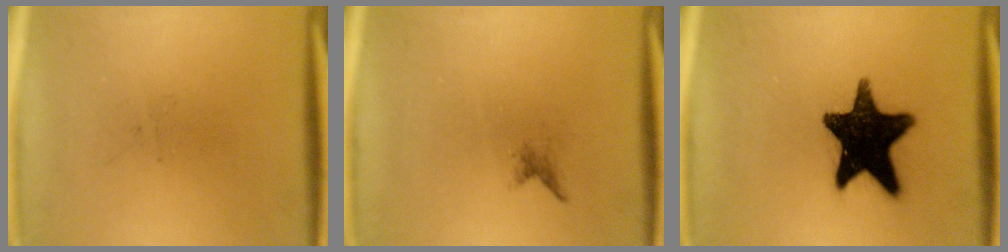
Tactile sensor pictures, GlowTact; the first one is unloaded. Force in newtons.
{"total": 0.7}
{"total": 17.4}